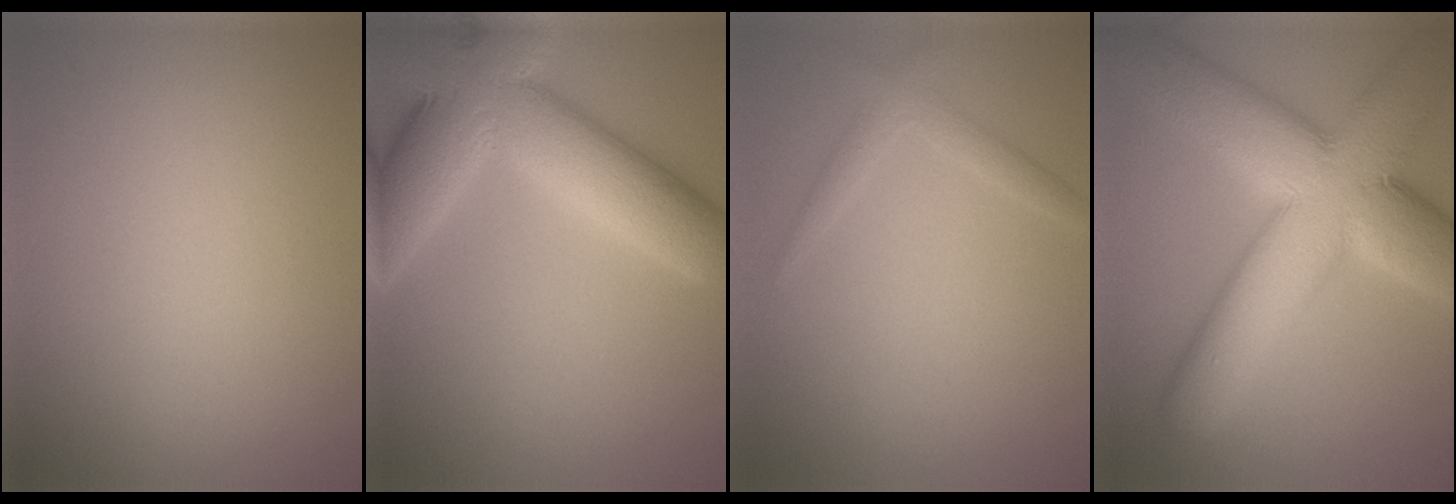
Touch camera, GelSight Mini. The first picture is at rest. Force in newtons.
{"total": 10.8, "press": 10.8, "slide": 0.5}
{"total": 1.5, "press": 1.5, "slide": 0.1}
{"total": 14.2, "press": 14.2, "slide": 1.1}